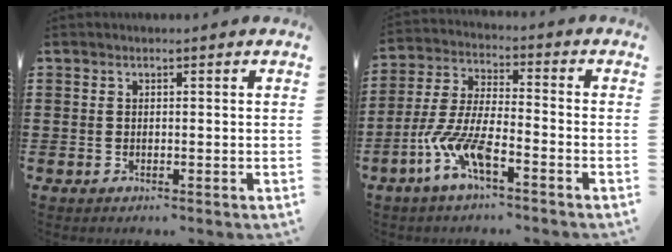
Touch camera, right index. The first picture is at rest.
{"total": 8.7, "force": [-5.4, 1.8, 6.6], "torque": [-0.180, -0.019, -0.112]}